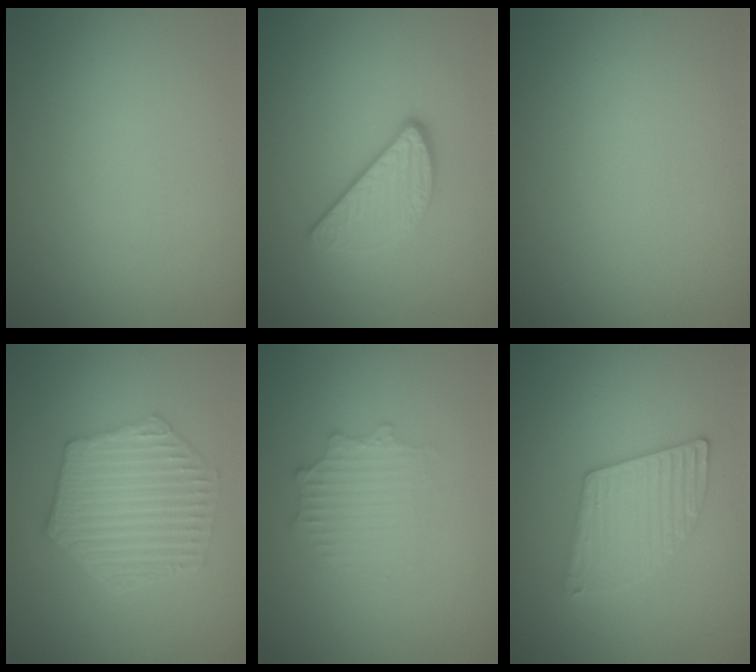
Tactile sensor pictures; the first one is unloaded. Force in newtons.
{"total": 3.2, "press": 2.5, "slide": 2.1}
{"total": 0.0}
{"total": 6.4, "press": 4.8, "slide": 4.3}
{"total": 2.2, "press": 2.2, "slide": 0.4}
{"total": 3.4, "press": 3.4, "slide": 0.4}